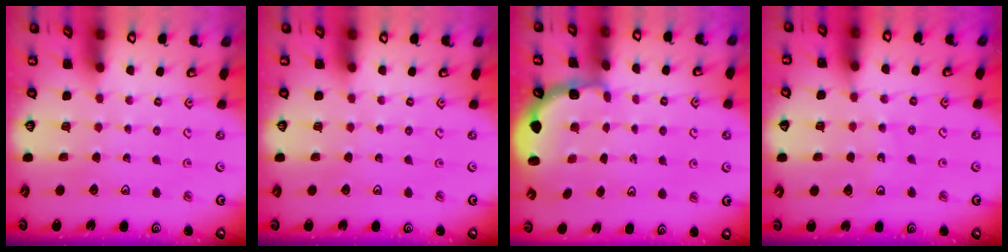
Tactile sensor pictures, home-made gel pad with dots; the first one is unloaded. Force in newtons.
{"total": 0.0}
{"total": 2.8, "press": 2.2, "slide": 1.7}
{"total": 7.1, "press": 6.4, "slide": 3.1}